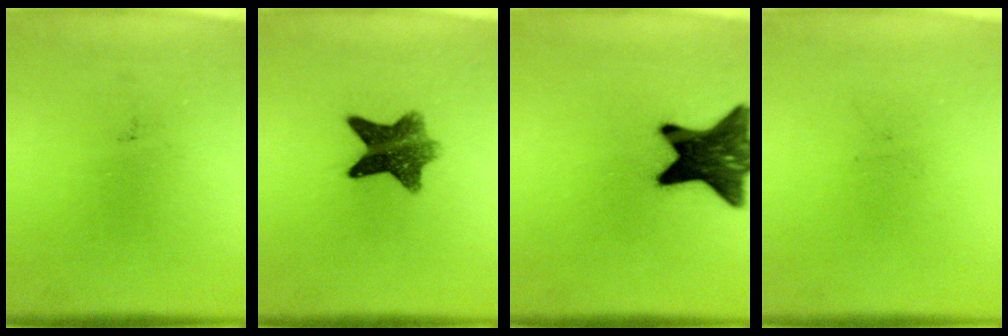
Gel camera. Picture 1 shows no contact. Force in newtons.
{"total": 8.1}
{"total": 16.4}
{"total": 0.0}